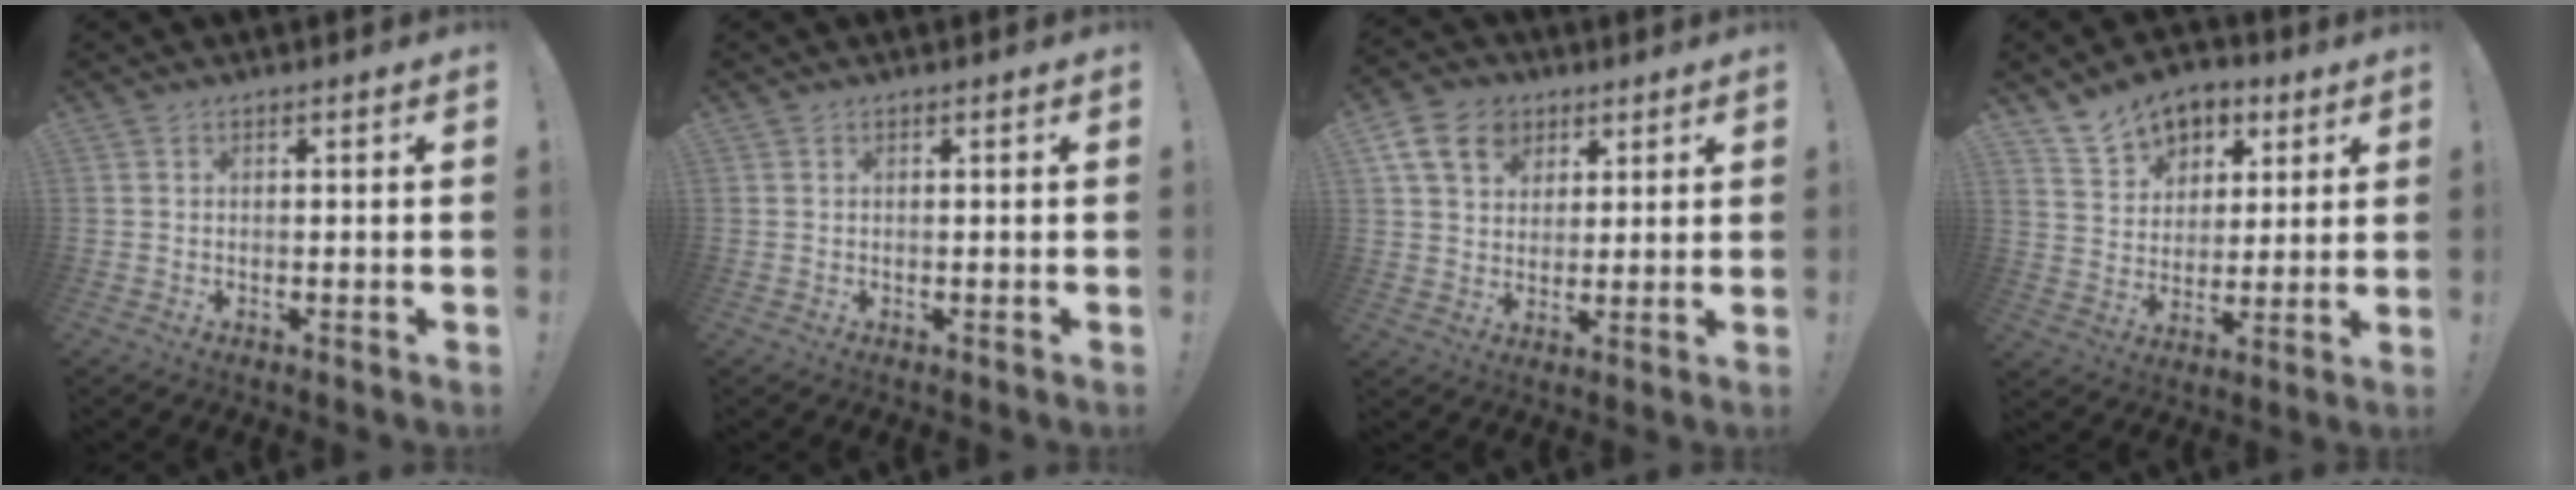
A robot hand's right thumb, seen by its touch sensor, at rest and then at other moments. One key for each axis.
{"total": 0.0}
{"total": 12.1, "fx": 5.4, "fy": 9.5, "fz": 5.4, "tx": -0.079, "ty": -0.022, "tz": 0.106}
{"total": 11.1, "fx": 7.1, "fy": 7.8, "fz": 3.4, "tx": -0.056, "ty": -0.044, "tz": 0.139}